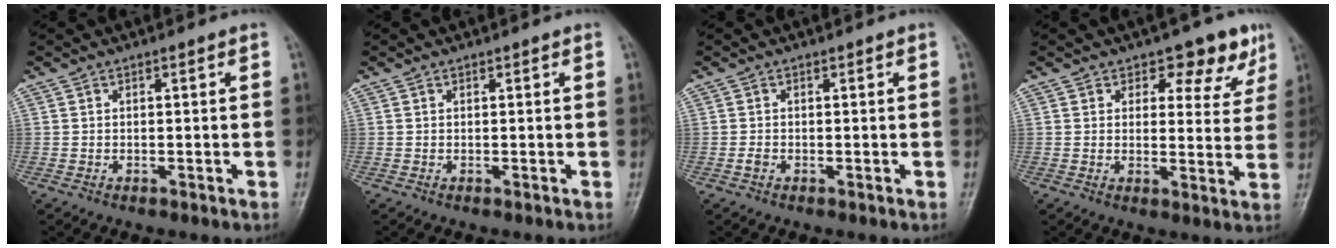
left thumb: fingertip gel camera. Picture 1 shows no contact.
{"total": 0.0}
{"total": 0.8, "force": [-0.3, 0.6, 0.5], "torque": [-0.008, -0.001, -0.006]}
{"total": 7.5, "force": [5.1, 4.4, 3.1], "torque": [0.002, -0.029, 0.059]}